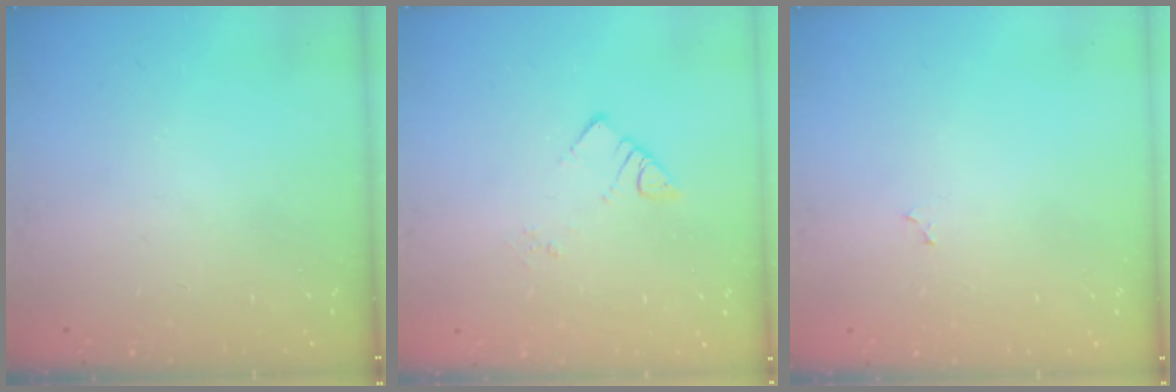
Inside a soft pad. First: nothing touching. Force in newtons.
{"total": 2.6, "press": 2.6, "slide": 0.1}
{"total": 2.3, "press": 2.3, "slide": 0.2}